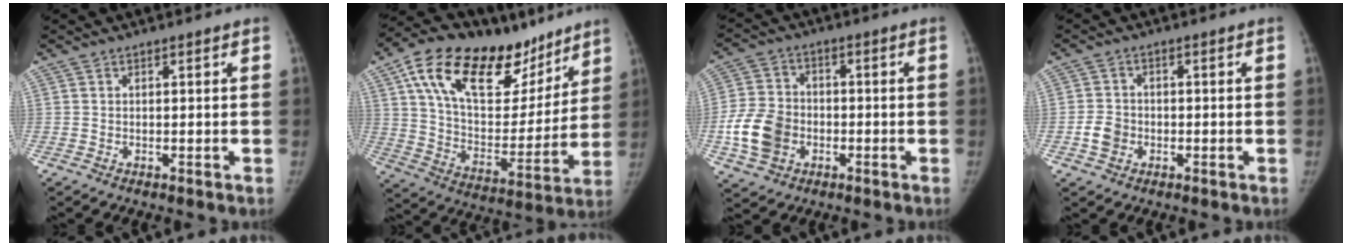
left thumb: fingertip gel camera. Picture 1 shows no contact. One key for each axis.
{"total": 29.7, "fx": 17.5, "fy": 14.8, "fz": 19.0, "tx": -0.267, "ty": -0.023, "tz": 0.287}
{"total": 10.8, "fx": -2.9, "fy": 8.6, "fz": 5.9, "tx": -0.101, "ty": 0.015, "tz": -0.055}
{"total": 4.2, "fx": -1.3, "fy": 3.6, "fz": 1.9, "tx": -0.024, "ty": 0.011, "tz": -0.024}